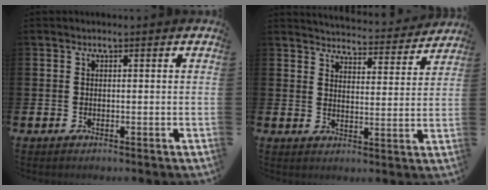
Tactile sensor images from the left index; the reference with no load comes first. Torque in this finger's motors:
{"motor_torque": [0.36, -1.78, 0.28, 0.07]}